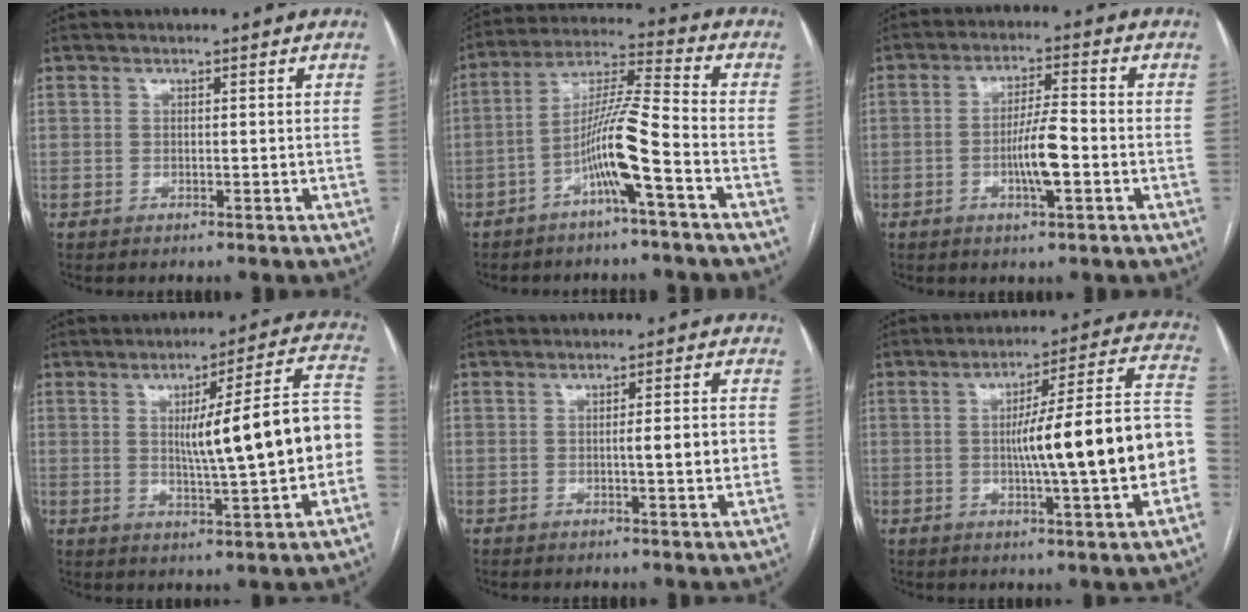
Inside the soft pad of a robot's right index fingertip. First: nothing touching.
{"total": 10.0, "force": [-4.3, -0.6, 9.0], "torque": [-0.175, 0.017, -0.081]}
{"total": 6.5, "force": [-1.8, 0.8, 6.2], "torque": [-0.117, 0.001, -0.032]}
{"total": 15.8, "force": [-0.5, 1.0, 15.7], "torque": [-0.211, 0.029, -0.006]}
{"total": 4.4, "force": [-0.6, 0.3, 4.3], "torque": [-0.064, 0.002, -0.008]}
{"total": 19.0, "force": [-2.4, 0.8, 18.9], "torque": [-0.229, 0.033, -0.033]}